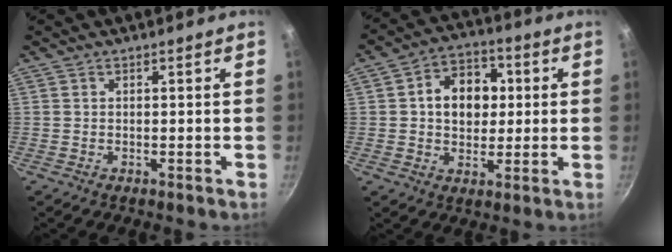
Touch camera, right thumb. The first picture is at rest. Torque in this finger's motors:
{"motor_torque": [-0.40, 0.84, 0.02, 0.27, 0.08]}